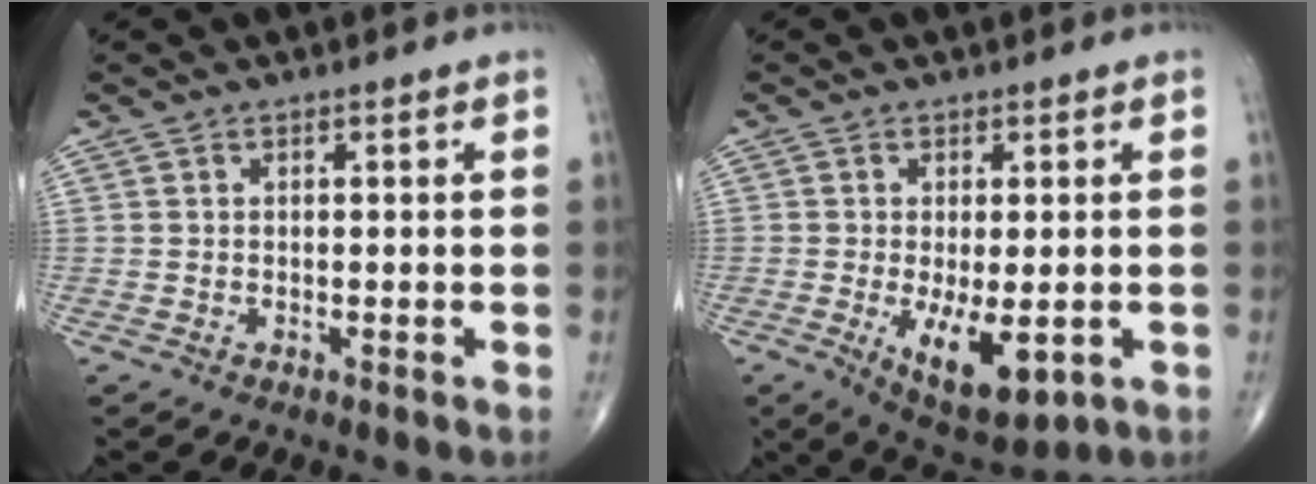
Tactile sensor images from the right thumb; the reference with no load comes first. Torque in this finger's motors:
{"motor_torque": [-0.22, 0.30, 0.10, -0.08, 0.25]}